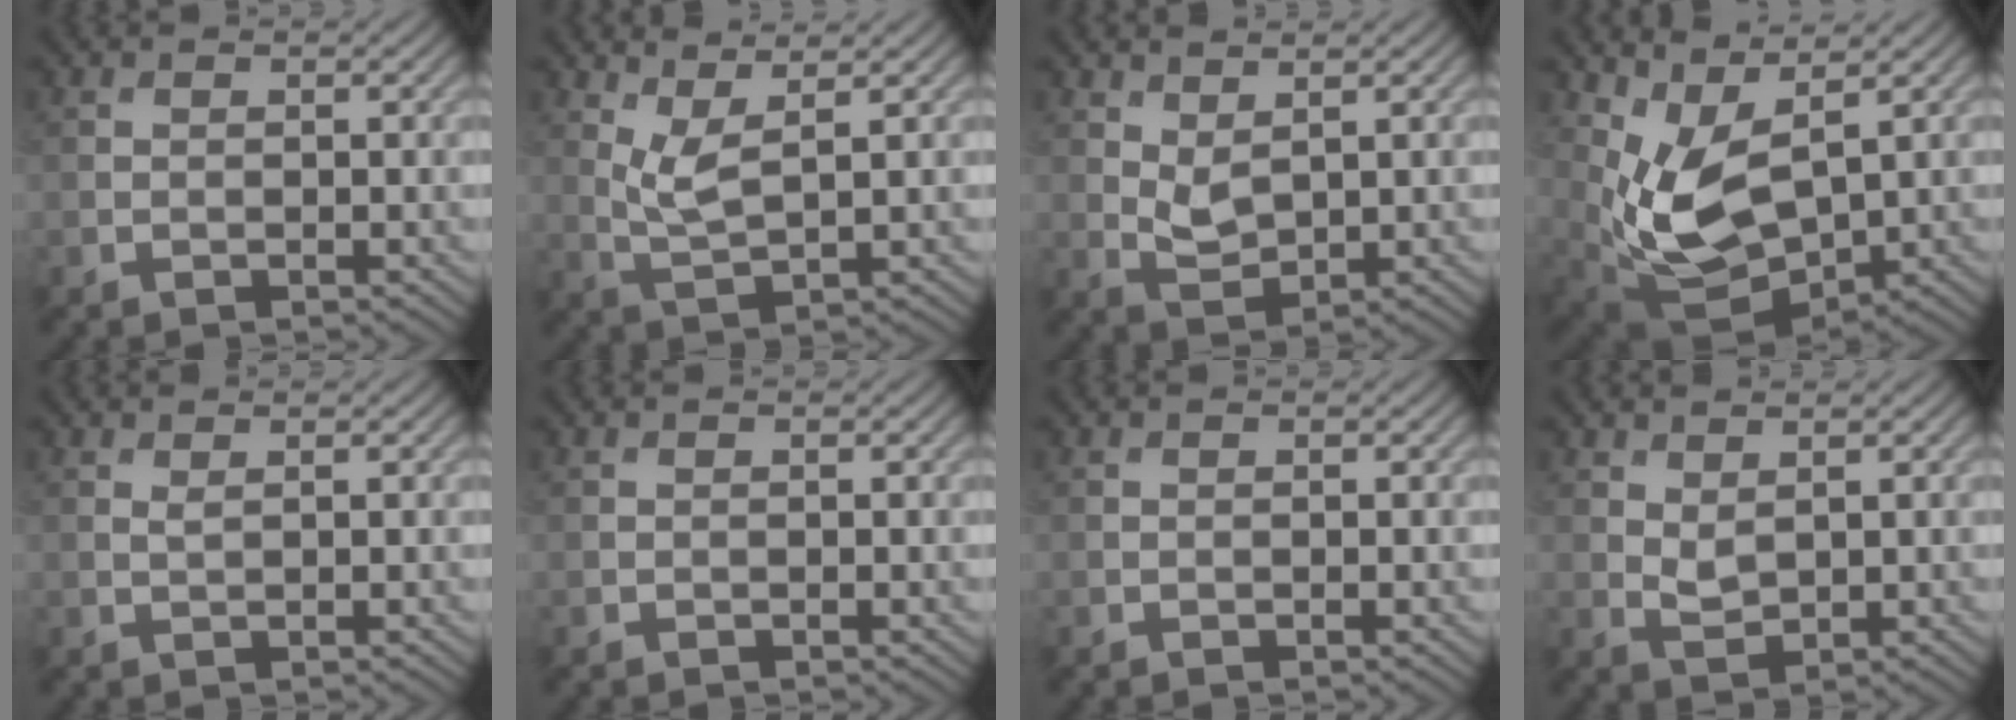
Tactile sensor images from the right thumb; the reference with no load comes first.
{"total": 3.7, "force": [2.1, 0.8, 2.9], "torque": [-0.074, -0.003, 0.050]}
{"total": 3.0, "force": [1.6, 1.5, 2.0], "torque": [-0.051, -0.005, 0.037]}
{"total": 8.7, "force": [2.8, 4.3, 7.1], "torque": [-0.169, -0.011, 0.062]}
{"total": 0.6, "force": [0.5, 0.1, 0.4], "torque": [-0.011, 0.000, 0.010]}
{"total": 0.0}
{"total": 0.0}
{"total": 2.1, "force": [1.3, 0.9, 1.3], "torque": [-0.034, -0.005, 0.030]}